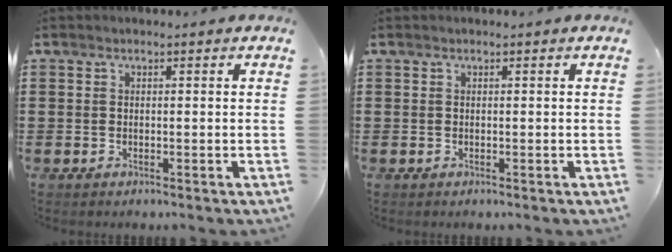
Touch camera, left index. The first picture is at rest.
{"total": 0.0}